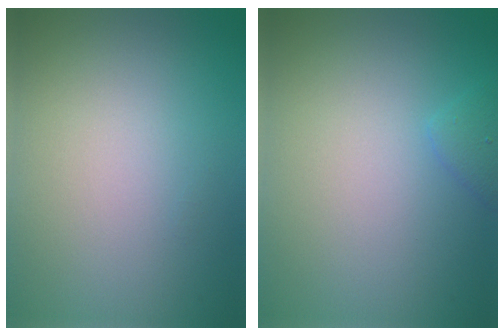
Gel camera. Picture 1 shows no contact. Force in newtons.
{"total": 1.2, "press": 1.2, "slide": 0.1}